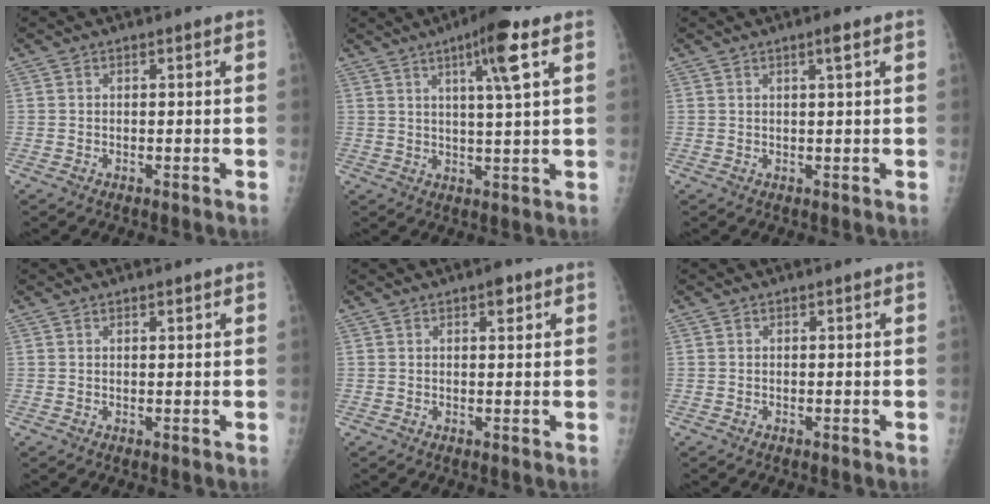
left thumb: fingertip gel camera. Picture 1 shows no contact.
{"total": 8.7, "force": [4.3, 0.7, 7.6], "torque": [-0.123, -0.018, 0.066]}
{"total": 1.8, "force": [0.9, -0.1, 1.6], "torque": [-0.027, -0.003, 0.015]}
{"total": 0.9, "force": [0.6, 0.3, 0.5], "torque": [-0.007, -0.002, 0.010]}
{"total": 2.2, "force": [1.2, 0.9, 1.5], "torque": [-0.014, -0.003, 0.015]}
{"total": 0.0}